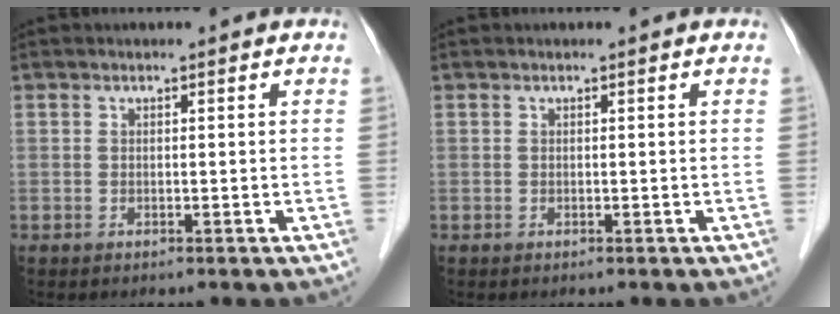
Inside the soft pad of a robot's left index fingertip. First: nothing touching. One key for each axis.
{"total": 0.0}